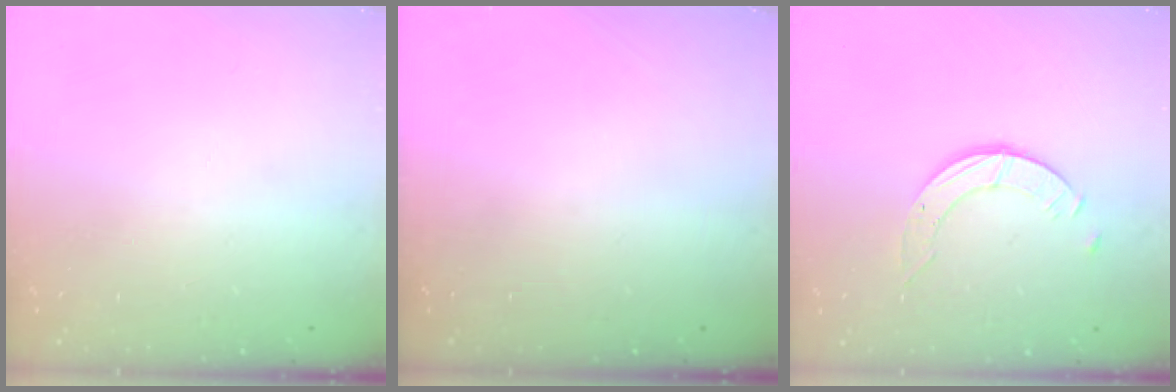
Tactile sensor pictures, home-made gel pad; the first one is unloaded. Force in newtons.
{"total": 0.0}
{"total": 3.6, "press": 3.5, "slide": 0.4}